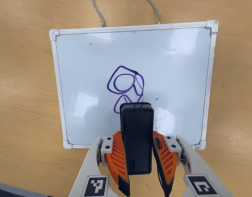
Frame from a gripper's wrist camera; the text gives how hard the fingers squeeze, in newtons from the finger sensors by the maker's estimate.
{"total": 7.1, "left": 6.1, "right": 8.2}